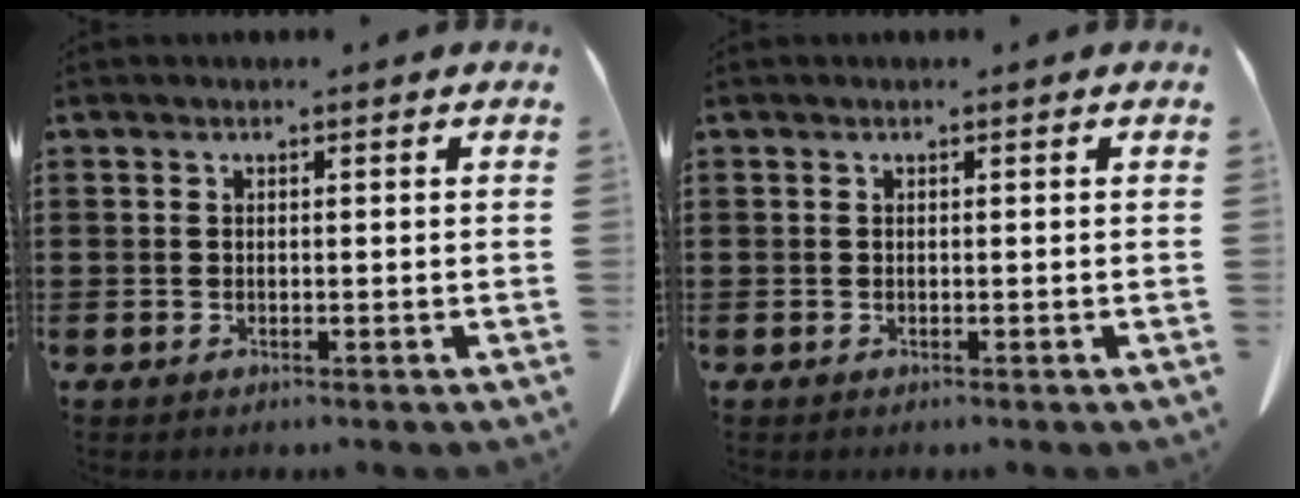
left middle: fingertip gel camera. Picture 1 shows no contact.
{"total": 0.0}